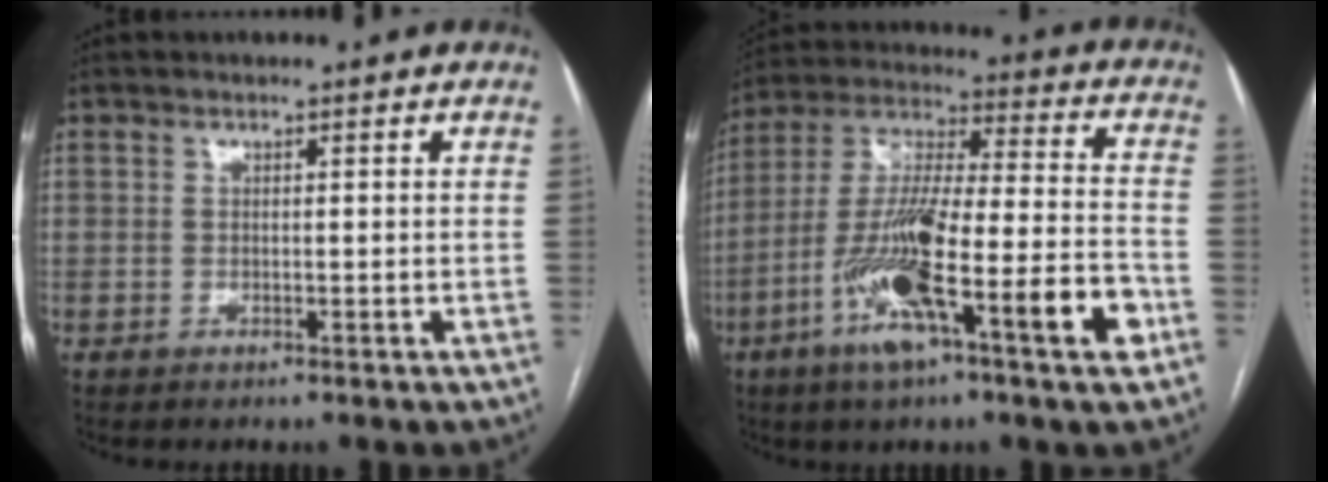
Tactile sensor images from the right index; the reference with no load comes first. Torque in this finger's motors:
{"motor_torque": [1.61, -0.53, 1.05, 0.21]}